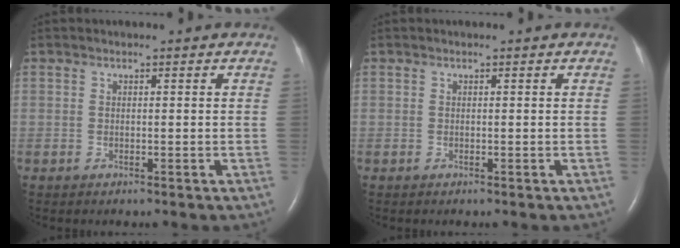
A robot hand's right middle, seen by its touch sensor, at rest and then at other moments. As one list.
[{"total": 0.0}]